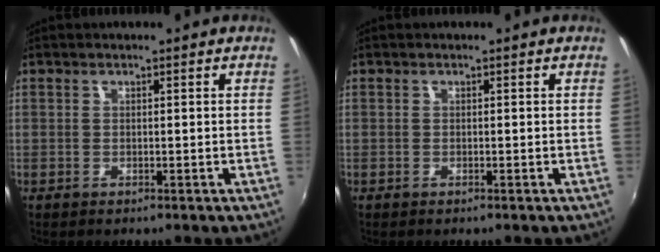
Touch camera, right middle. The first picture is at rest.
{"total": 0.0}